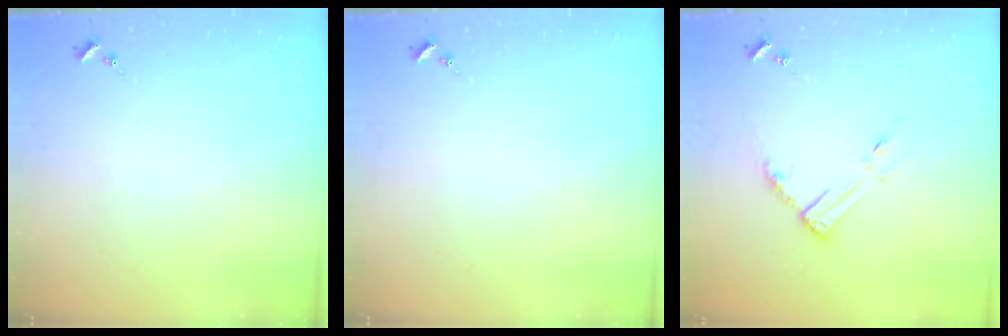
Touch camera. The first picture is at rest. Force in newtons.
{"total": 0.0}
{"total": 9.3, "press": 9.2, "slide": 1.0}